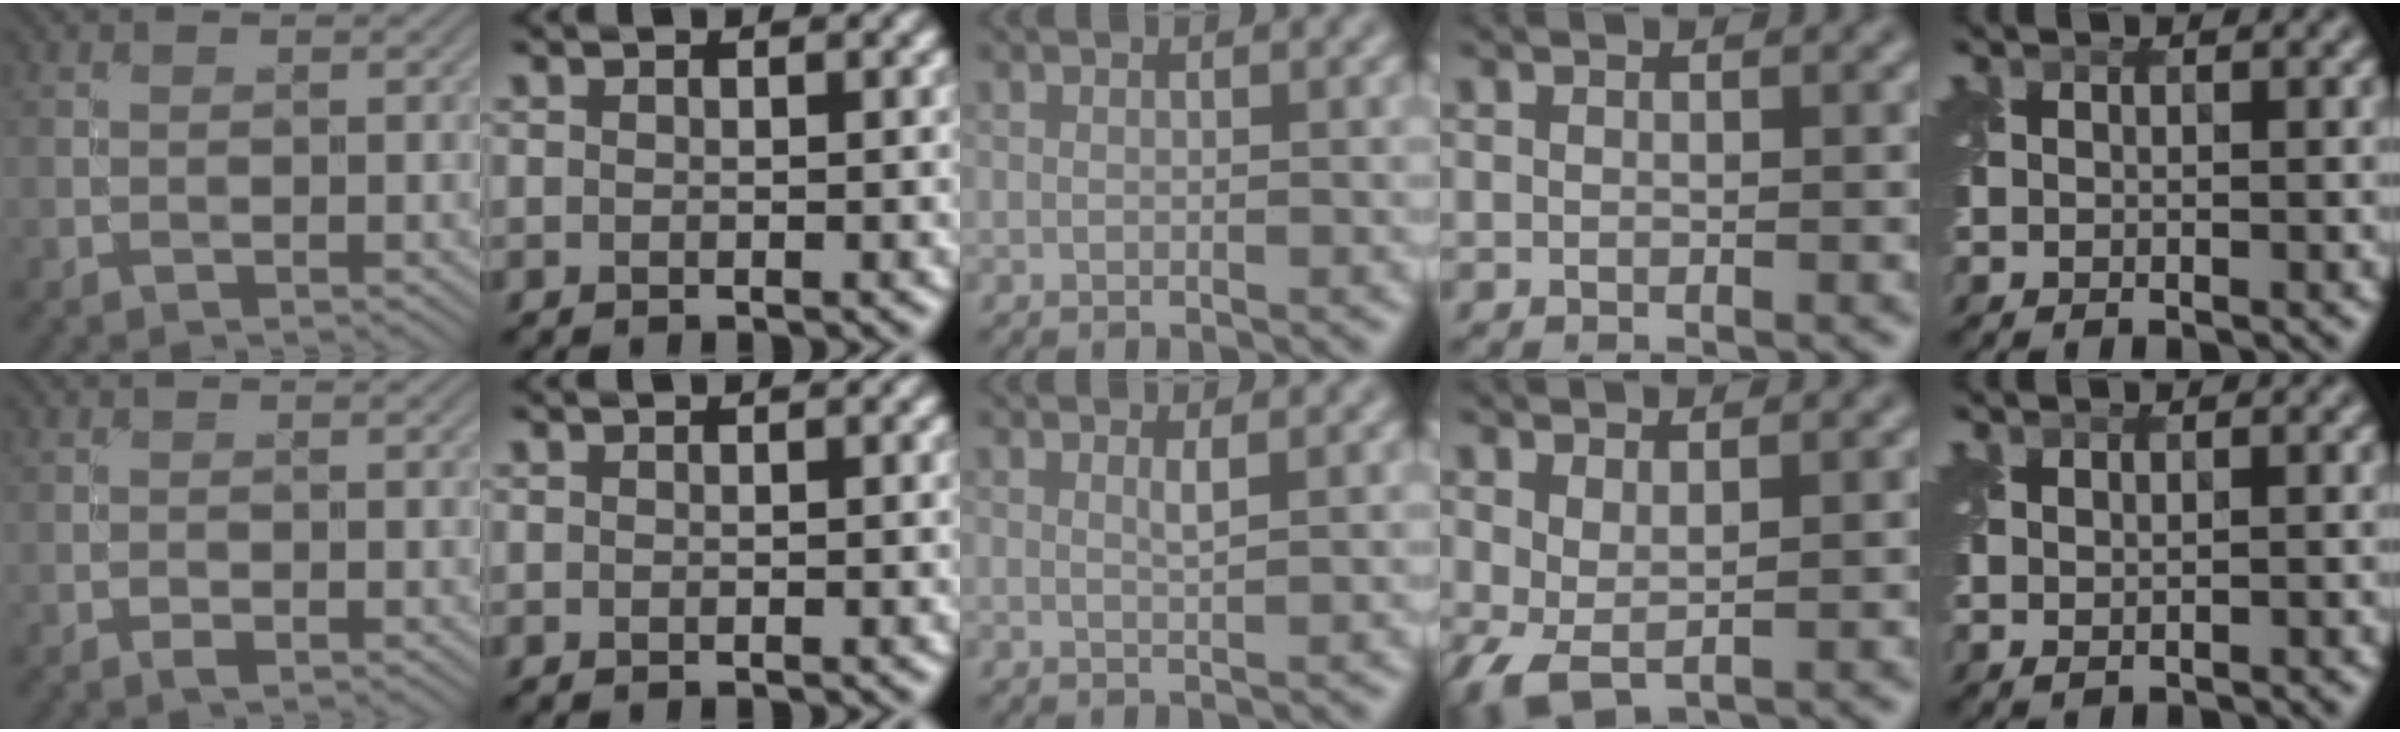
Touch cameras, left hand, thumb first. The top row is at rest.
{"thumb": {"total": 0.8, "force": [-0.4, 0.3, 0.6], "torque": [-0.008, 0.001, -0.009]}, "middle": {"total": 0.9, "force": [0.5, 0.1, 0.7], "torque": [-0.012, -0.001, 0.007]}, "ring": {"total": 2.6, "force": [0.5, 1.3, 2.2], "torque": [-0.056, -0.006, 0.012]}, "little": {"total": 0.7, "force": [0.6, 0.2, 0.4], "torque": [-0.012, -0.002, 0.015]}}